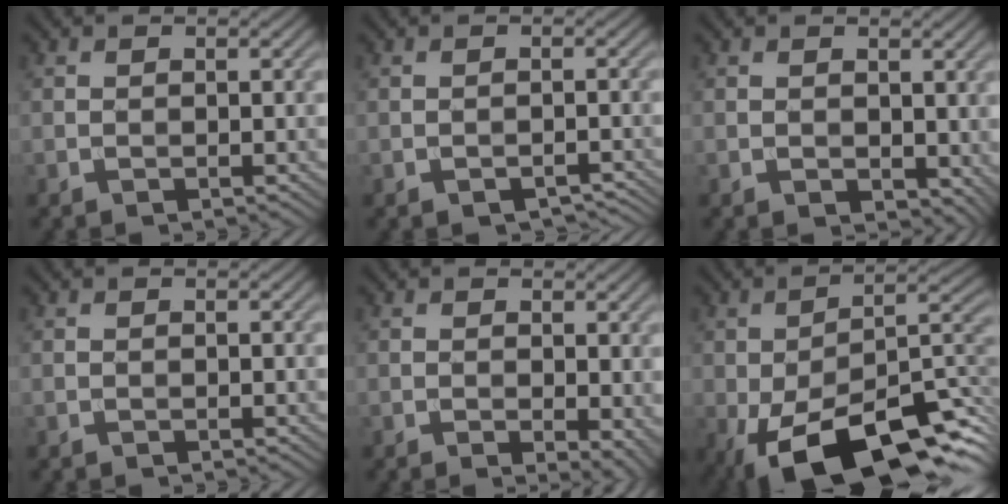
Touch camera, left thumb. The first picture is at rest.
{"total": 1.7, "force": [-1.3, 0.8, 0.9], "torque": [-0.013, 0.000, -0.014]}
{"total": 2.4, "force": [0.8, 1.6, 1.6], "torque": [-0.030, -0.008, 0.020]}
{"total": 0.0}
{"total": 3.1, "force": [-0.4, 1.4, 2.8], "torque": [-0.035, -0.006, -0.004]}
{"total": 19.0, "force": [-9.5, 8.6, 14.1], "torque": [-0.221, -0.031, -0.149]}